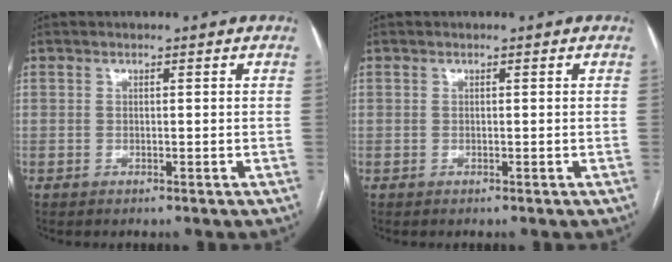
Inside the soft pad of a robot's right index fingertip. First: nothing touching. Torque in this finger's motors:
{"motor_torque": [0.00, 0.00, 0.00, 0.01]}